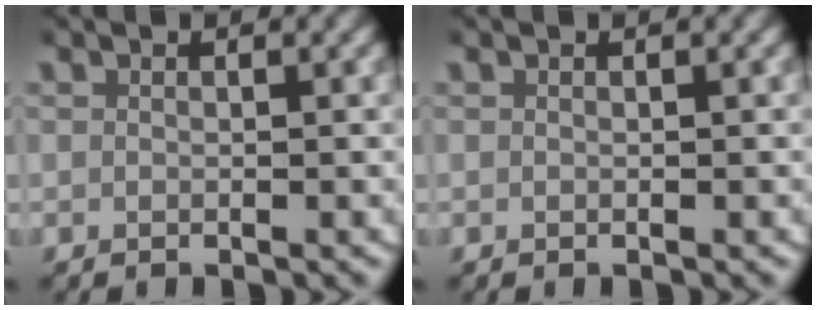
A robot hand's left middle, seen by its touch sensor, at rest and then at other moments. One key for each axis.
{"total": 0.0}